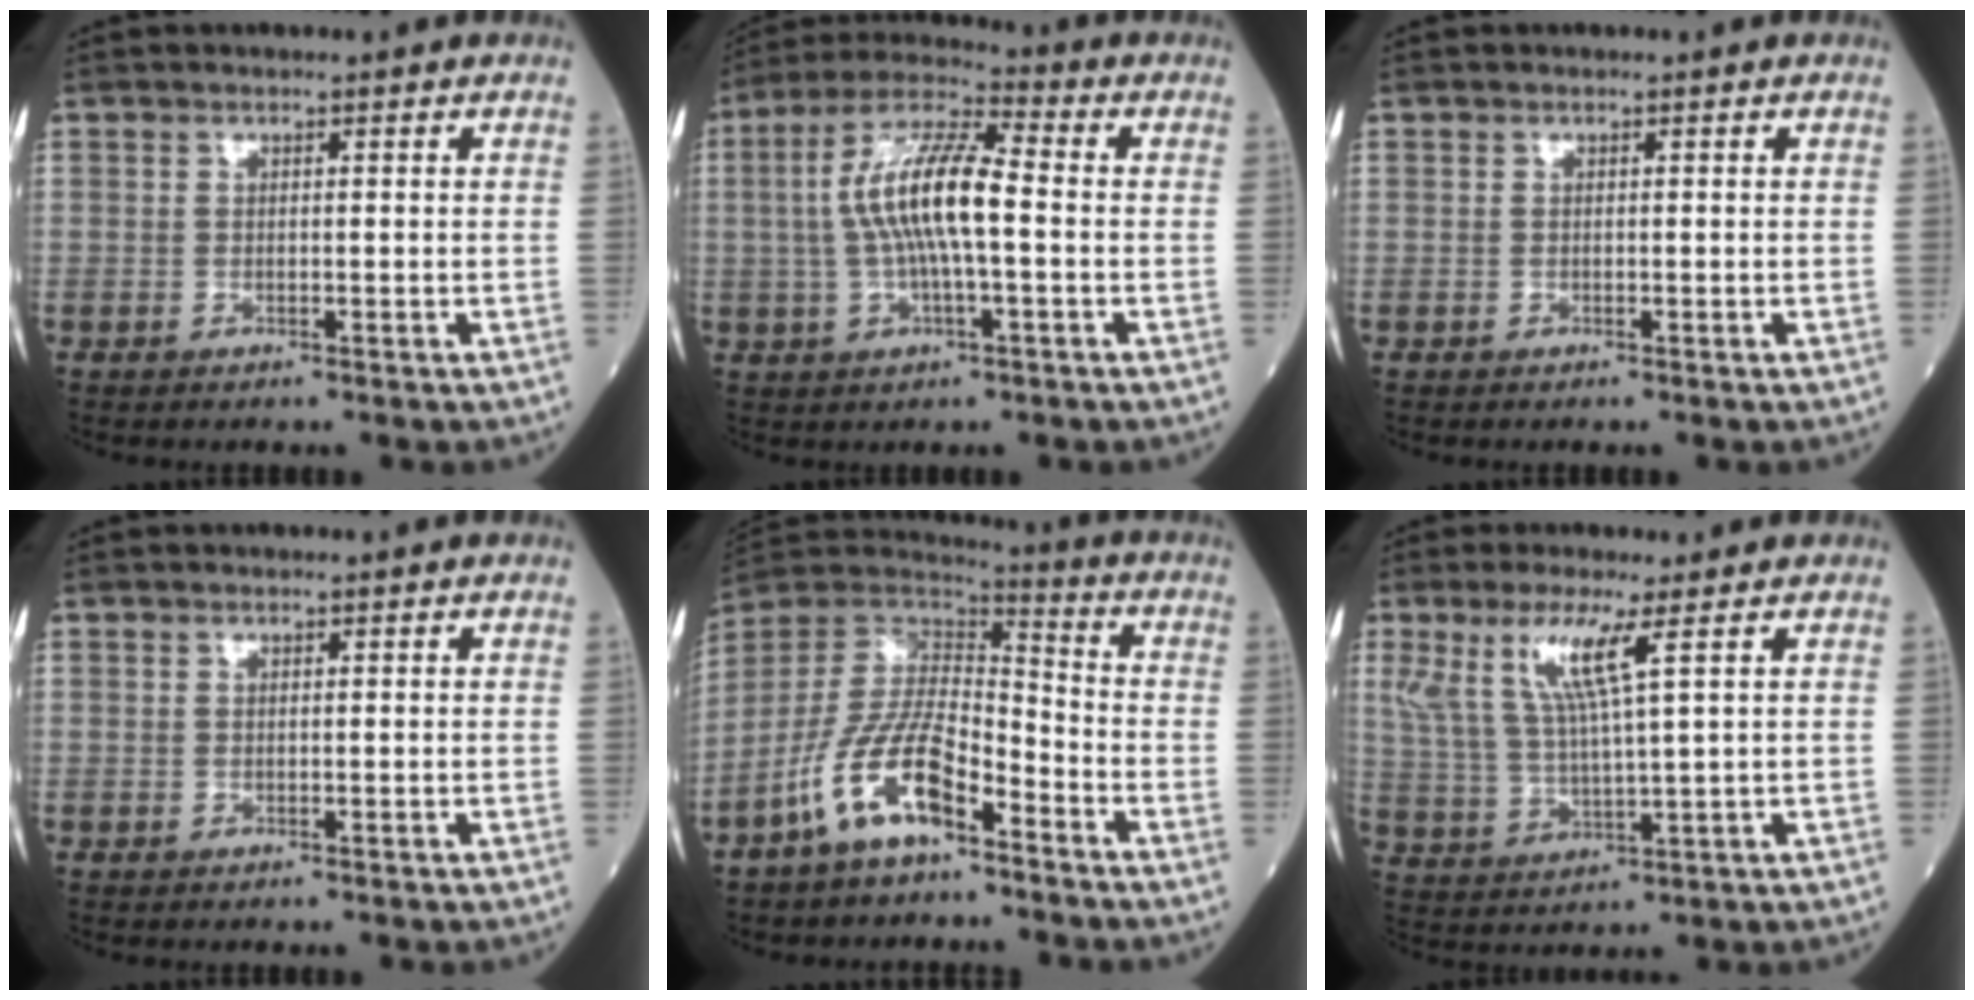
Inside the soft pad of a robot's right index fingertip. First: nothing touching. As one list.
[{"total": 11.5, "force": [-0.2, 2.3, 11.3], "torque": [-0.224, 0.018, -0.008]}, {"total": 0.0}, {"total": 0.0}, {"total": 12.4, "force": [-7.2, 4.1, 9.3], "torque": [-0.198, 0.006, -0.140]}, {"total": 7.9, "force": [3.7, 0.0, 7.0], "torque": [-0.154, 0.003, 0.079]}]